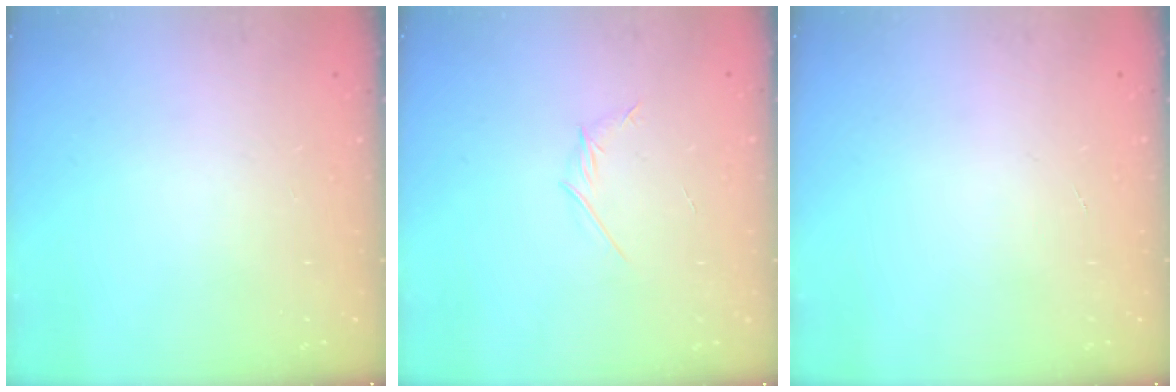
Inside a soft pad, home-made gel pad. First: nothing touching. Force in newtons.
{"total": 2.8, "press": 2.7, "slide": 0.8}
{"total": 0.0}